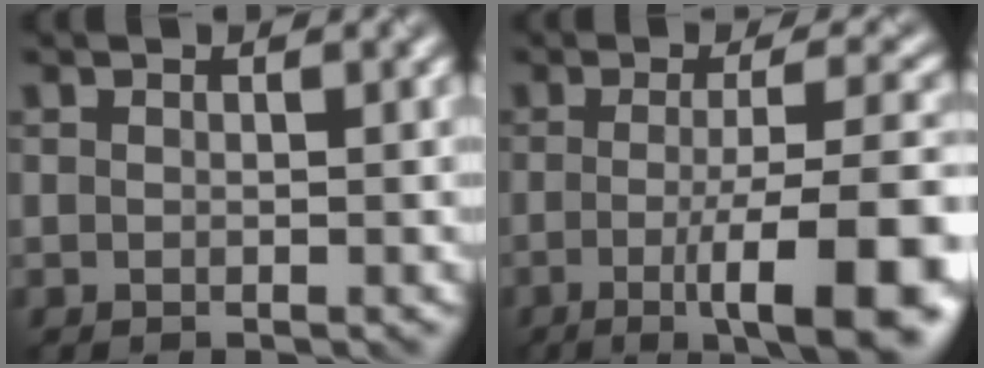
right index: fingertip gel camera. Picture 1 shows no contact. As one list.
[{"total": 11.3, "force": [-2.8, 2.7, 10.6], "torque": [-0.124, -0.009, -0.042]}]